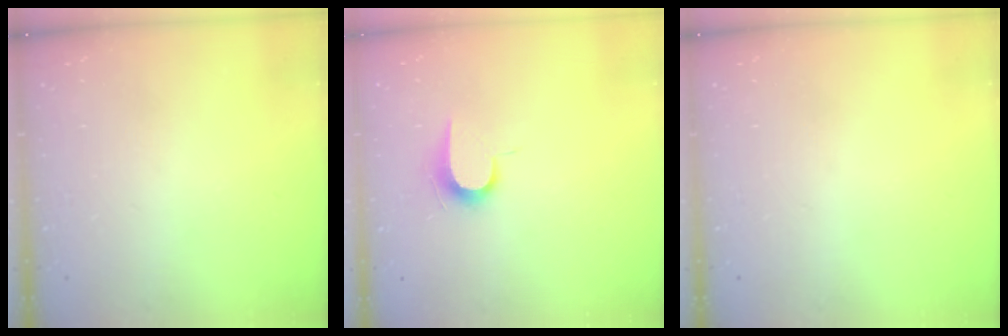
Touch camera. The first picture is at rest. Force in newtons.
{"total": 7.2, "press": 7.1, "slide": 0.7}
{"total": 0.0}